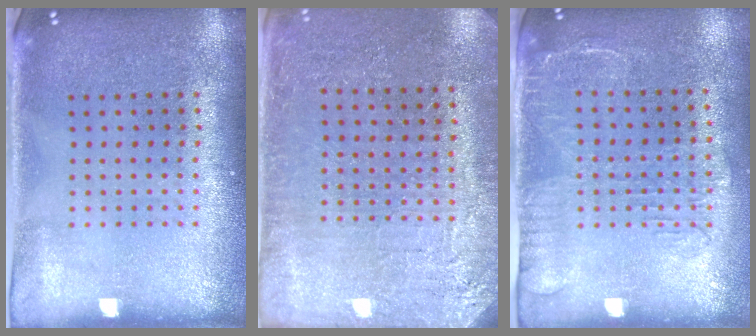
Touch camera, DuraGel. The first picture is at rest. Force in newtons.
{"total": 2.7, "press": 2.7, "slide": 0.4}
{"total": 1.7, "press": 1.3, "slide": 1.0}